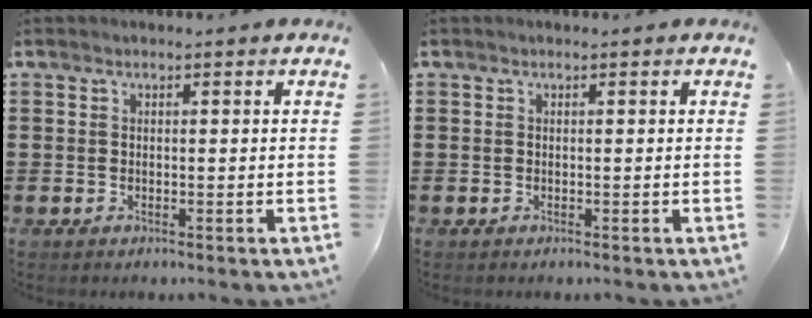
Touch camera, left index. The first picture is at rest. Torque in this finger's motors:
{"motor_torque": [0.00, 0.00, 0.00, 0.00]}